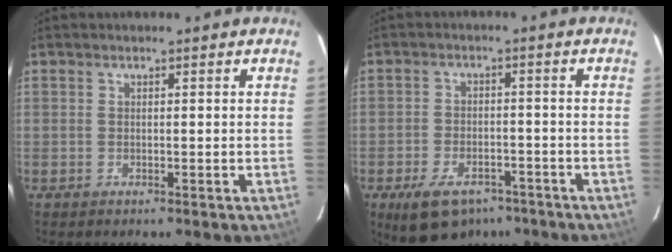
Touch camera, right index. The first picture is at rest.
{"total": 11.6, "force": [-7.8, 6.3, 5.8], "torque": [-0.133, -0.008, -0.114]}